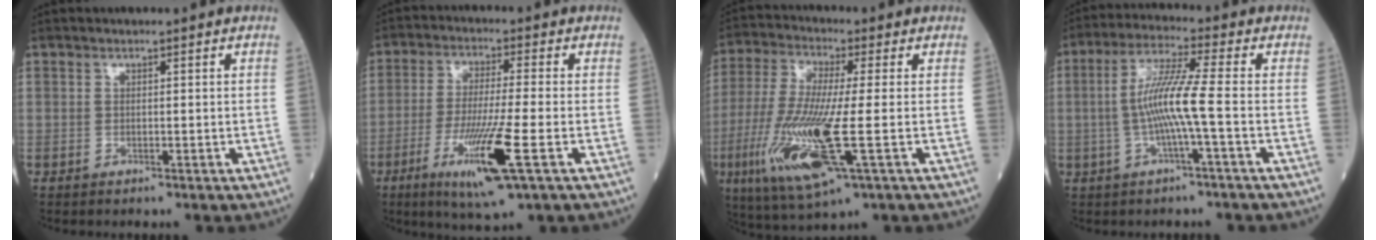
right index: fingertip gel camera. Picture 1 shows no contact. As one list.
[{"total": 11.7, "force": [-4.6, 0.0, 10.8], "torque": [-0.211, -0.030, -0.082]}, {"total": 16.1, "force": [-4.1, 1.9, 15.5], "torque": [-0.338, -0.033, -0.072]}, {"total": 8.1, "force": [-1.2, -0.7, 8.0], "torque": [-0.159, 0.010, -0.026]}]